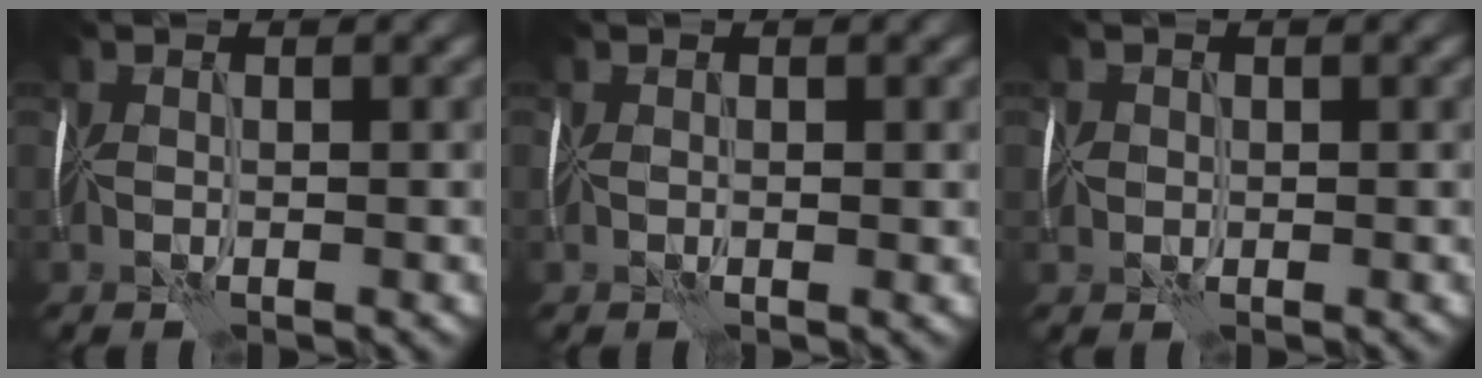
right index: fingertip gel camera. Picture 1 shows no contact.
{"total": 0.0}
{"total": 1.0, "force": [0.0, 1.0, -0.2], "torque": [0.000, 0.005, -0.004]}